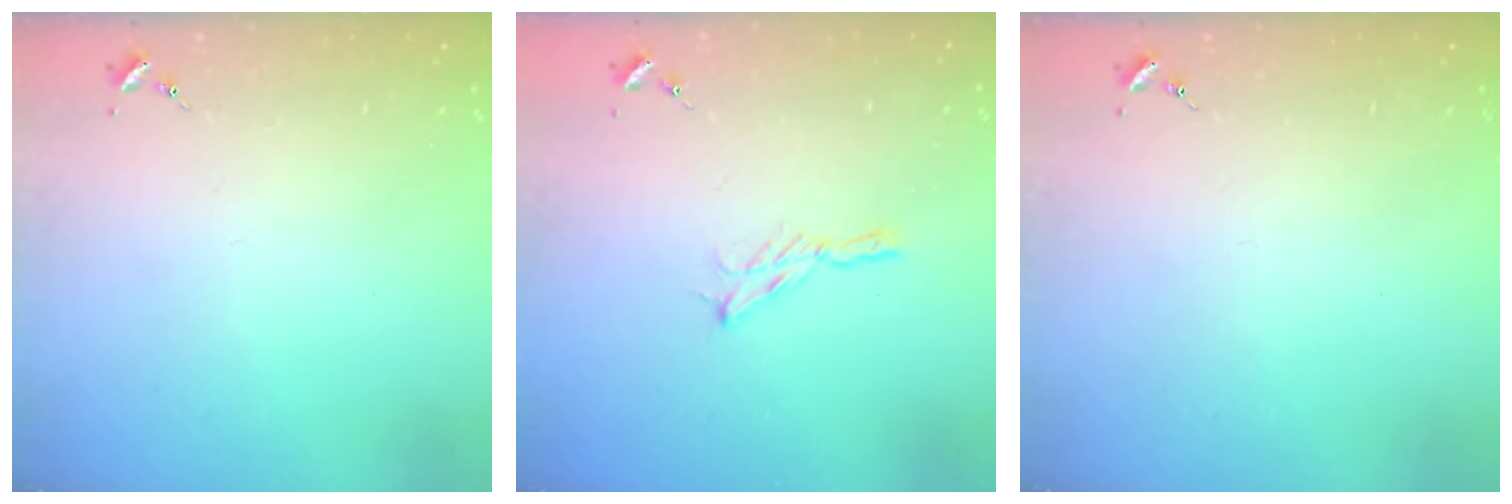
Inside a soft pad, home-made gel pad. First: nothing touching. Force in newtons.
{"total": 5.4, "press": 5.4, "slide": 0.4}
{"total": 0.0}